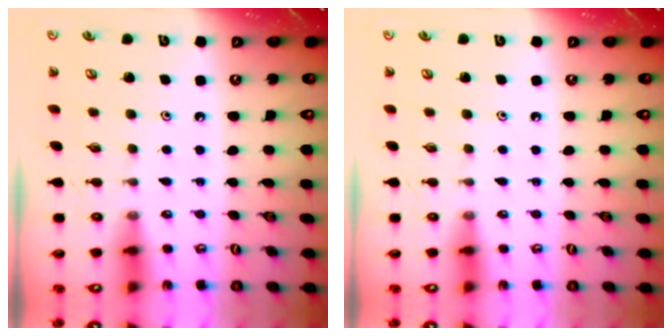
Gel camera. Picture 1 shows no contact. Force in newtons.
{"total": 0.0}